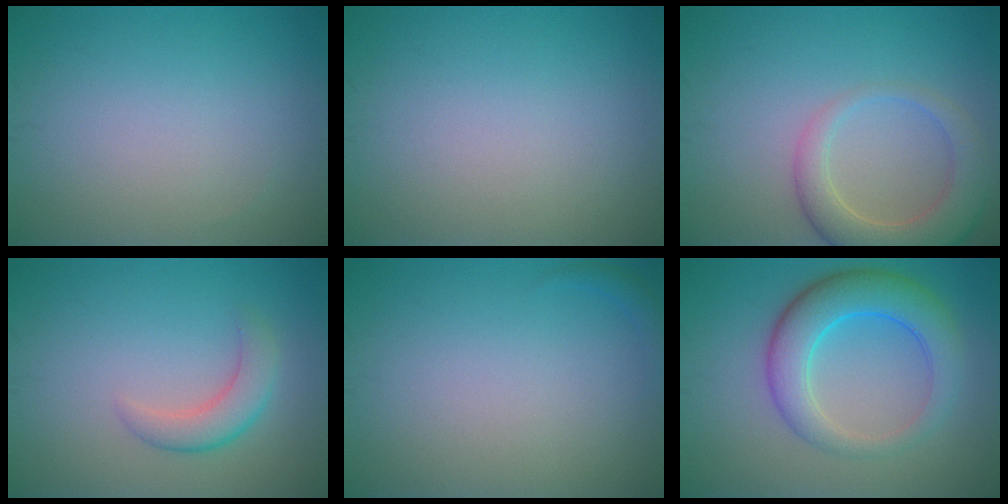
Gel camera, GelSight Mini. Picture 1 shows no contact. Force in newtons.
{"total": 0.0}
{"total": 5.2, "press": 5.2, "slide": 0.4}
{"total": 2.8, "press": 2.8, "slide": 0.2}
{"total": 0.7, "press": 0.7, "slide": 0.1}
{"total": 6.4, "press": 6.4, "slide": 0.2}